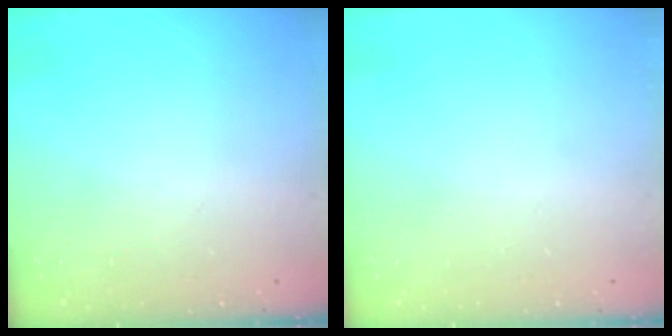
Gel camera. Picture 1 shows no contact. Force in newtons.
{"total": 0.0}